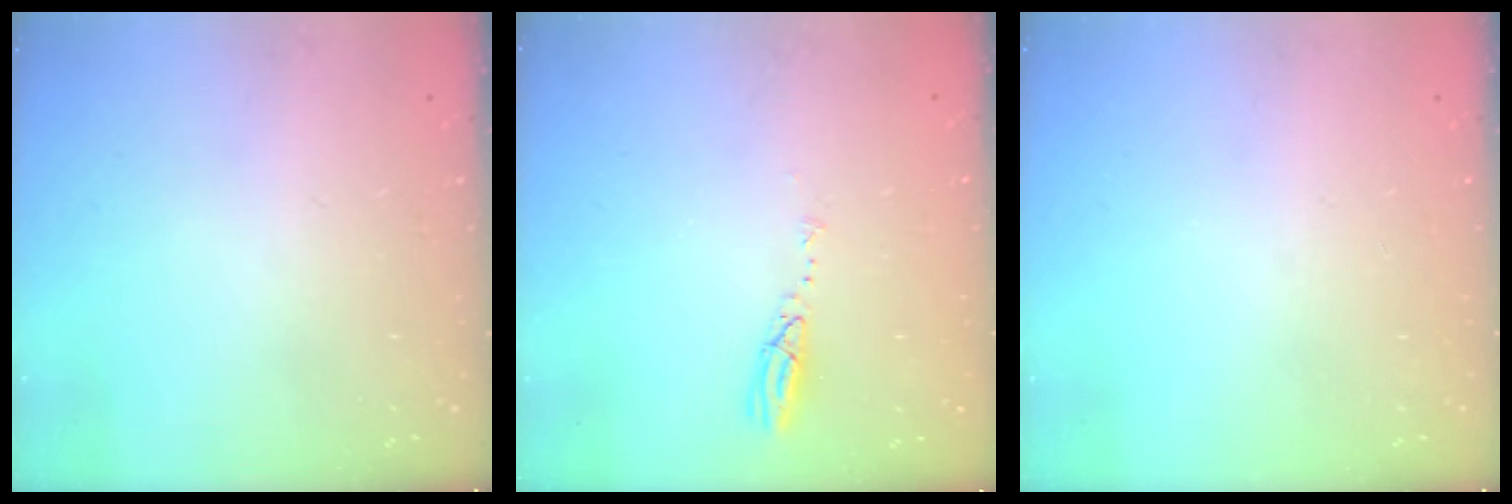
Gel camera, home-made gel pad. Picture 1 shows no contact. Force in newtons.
{"total": 3.7, "press": 3.7, "slide": 0.2}
{"total": 0.0}